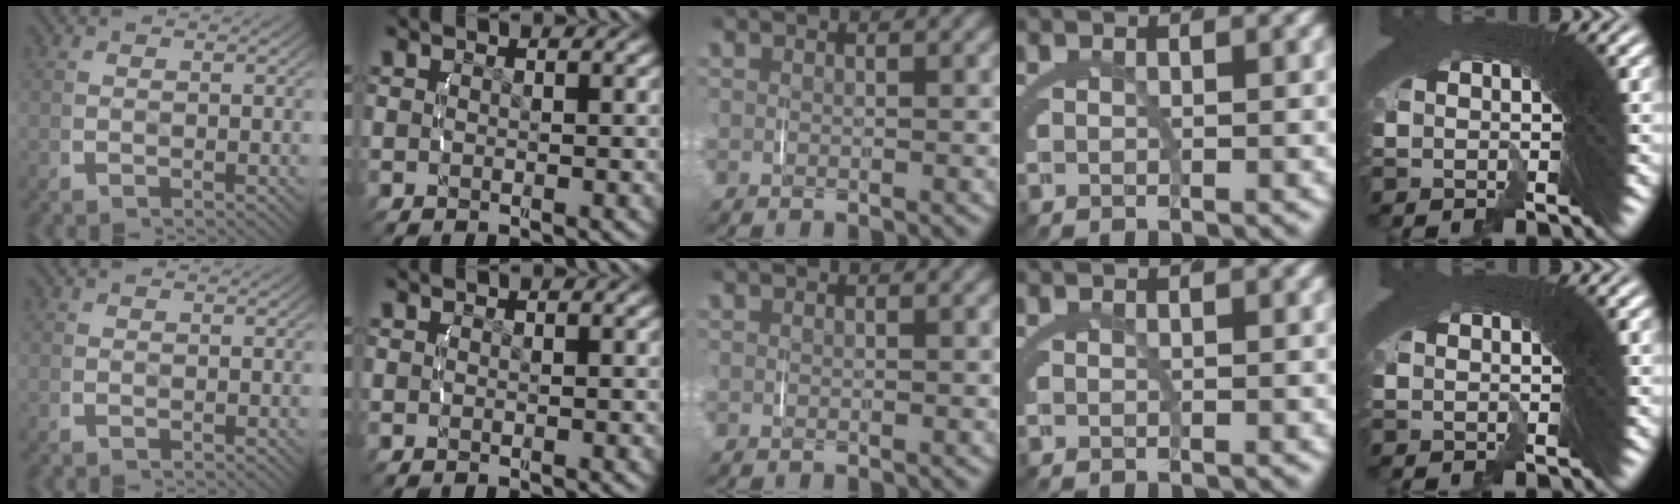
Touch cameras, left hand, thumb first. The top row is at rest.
{}